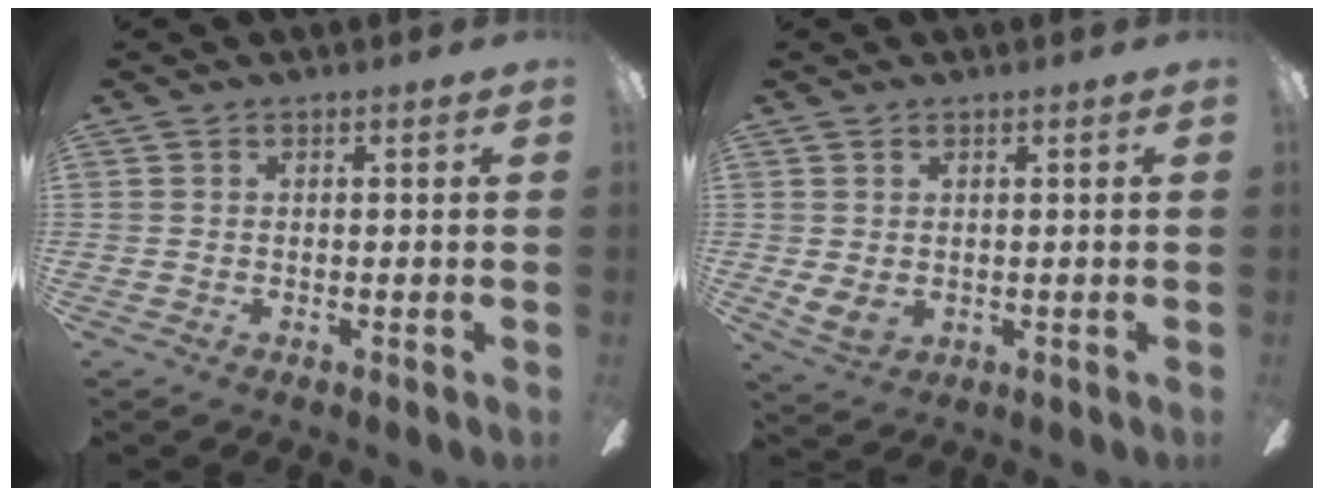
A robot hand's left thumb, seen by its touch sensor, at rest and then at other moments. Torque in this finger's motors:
{"motor_torque": [0.39, 1.06, 0.60, -0.42, 0.05]}